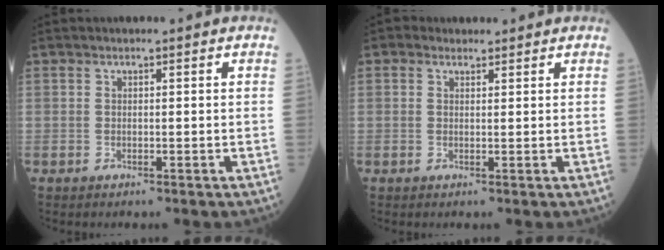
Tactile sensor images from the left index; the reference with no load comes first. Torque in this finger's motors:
{"motor_torque": [0.22, -0.44, -0.20, 0.02]}